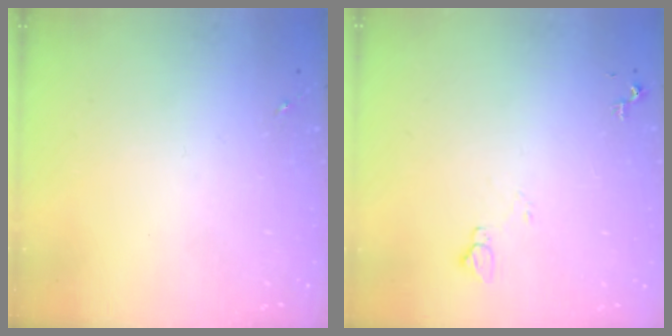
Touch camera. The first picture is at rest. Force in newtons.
{"total": 6.1, "press": 6.0, "slide": 0.8}